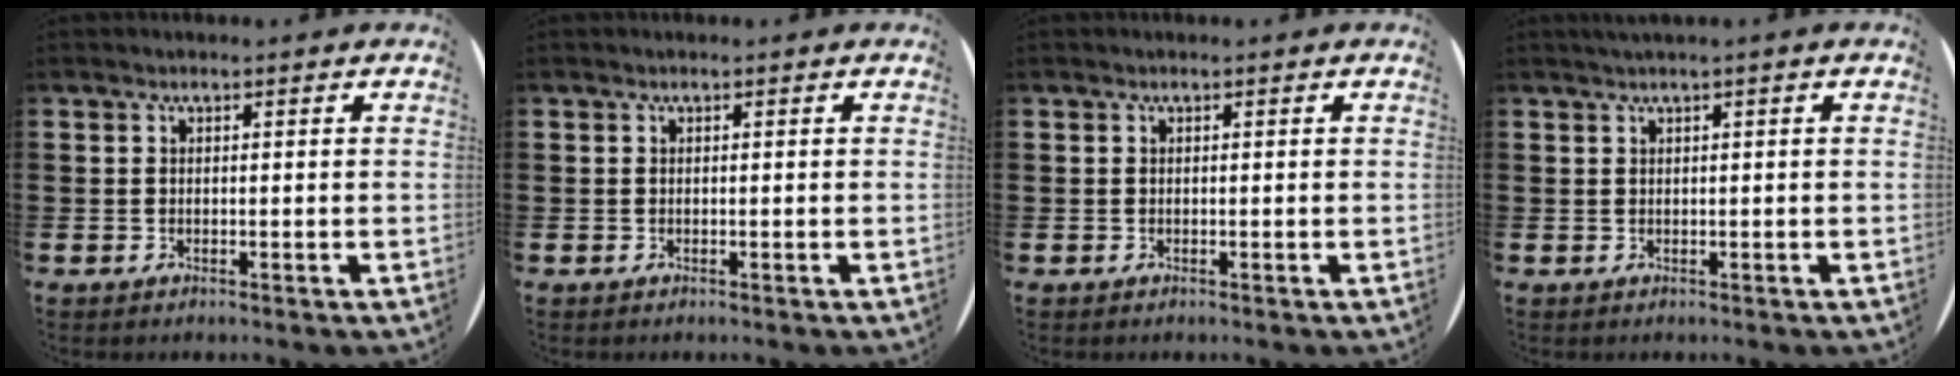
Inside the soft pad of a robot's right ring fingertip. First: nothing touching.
{"total": 0.0}
{"total": 0.0}
{"total": 0.6, "force": [0.3, -0.2, 0.5], "torque": [-0.005, -0.002, 0.004]}